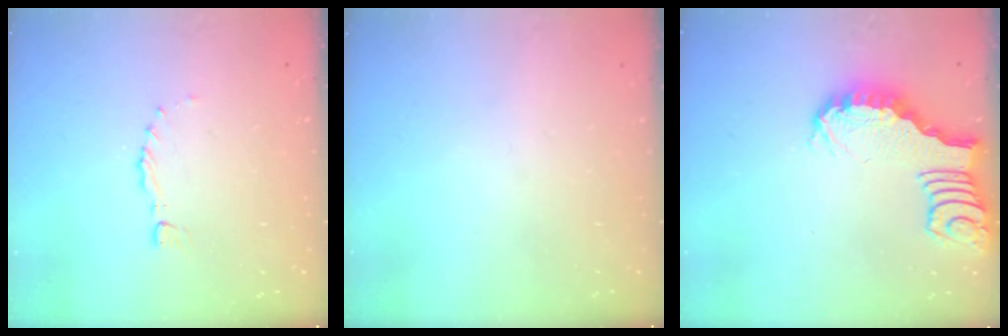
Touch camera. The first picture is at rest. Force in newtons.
{"total": 0.0}
{"total": 2.7, "press": 2.7, "slide": 0.4}